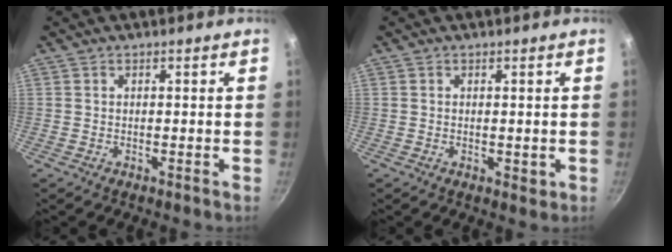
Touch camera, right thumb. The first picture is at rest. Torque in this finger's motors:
{"motor_torque": [-0.35, 0.08, -0.31, 0.17, 0.06]}